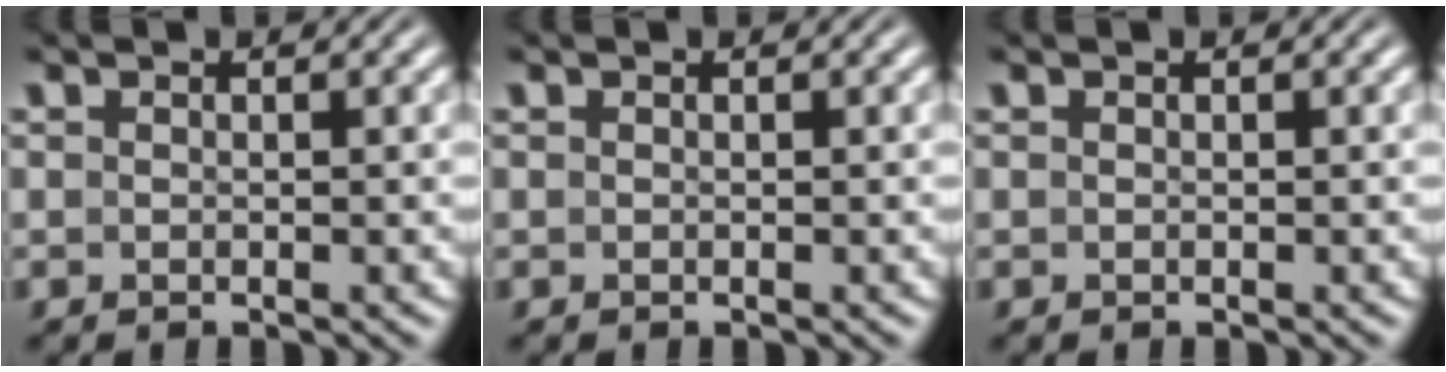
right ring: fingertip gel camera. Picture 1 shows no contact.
{"total": 0.0}
{"total": 0.0}